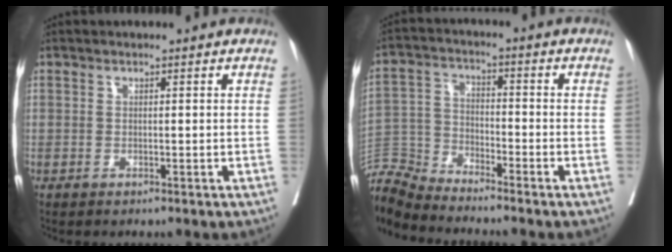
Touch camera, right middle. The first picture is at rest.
{"total": 9.2, "force": [-9.1, -0.8, 1.0], "torque": [-0.030, 0.005, -0.181]}